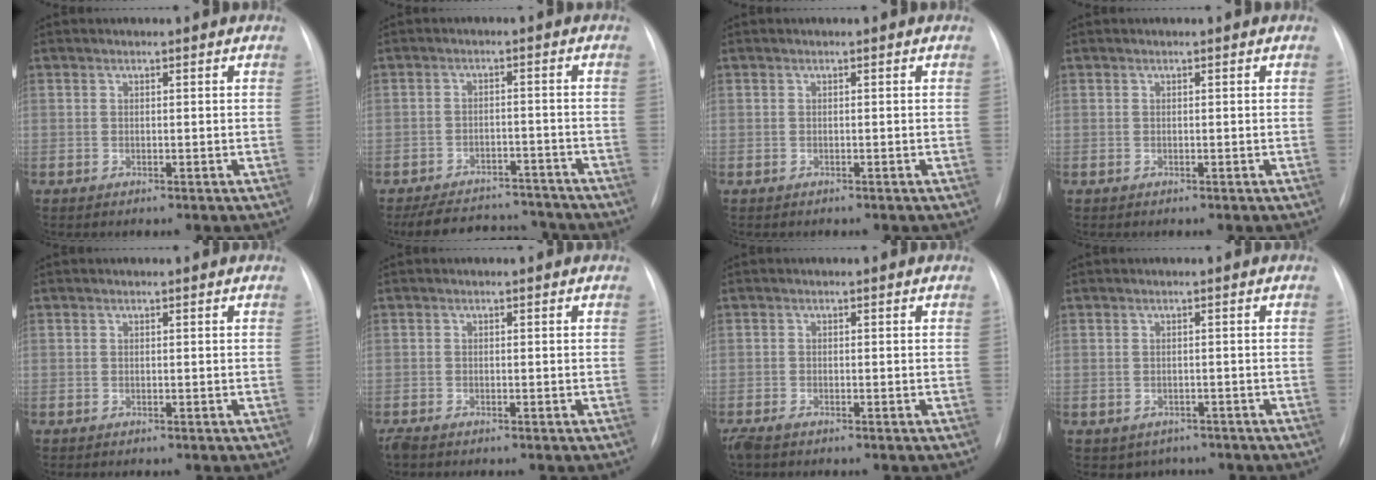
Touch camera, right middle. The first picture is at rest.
{"total": 12.2, "force": [-11.2, 4.1, 2.9], "torque": [-0.046, 0.012, -0.150]}
{"total": 0.0}
{"total": 0.0}
{"total": 0.0}
{"total": 1.7, "force": [-1.3, 0.5, 0.9], "torque": [-0.020, -0.005, -0.023]}
{"total": 2.6, "force": [-2.0, 0.9, 1.5], "torque": [-0.035, -0.008, -0.033]}
{"total": 3.6, "force": [-2.6, 2.5, 0.4], "torque": [-0.001, 0.010, -0.032]}